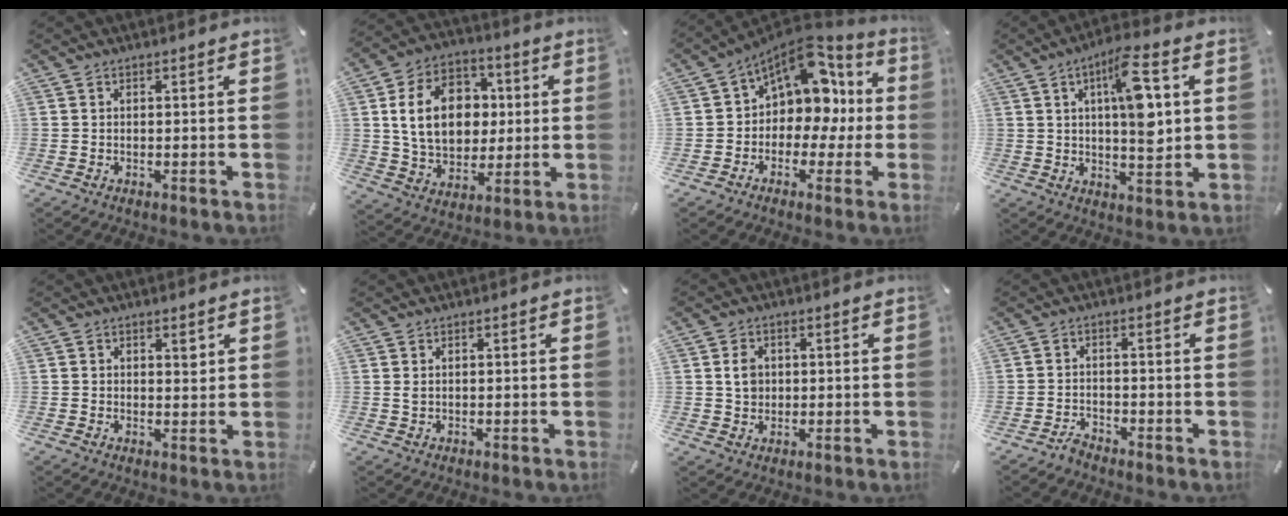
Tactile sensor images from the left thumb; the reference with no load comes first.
{"total": 16.9, "force": [2.2, 13.2, 10.2], "torque": [-0.188, 0.015, 0.044]}
{"total": 12.4, "force": [5.6, 8.7, 6.9], "torque": [-0.101, -0.052, 0.098]}
{"total": 12.3, "force": [3.3, 4.0, 11.2], "torque": [-0.177, -0.008, 0.046]}
{"total": 2.2, "force": [1.1, 1.5, 1.3], "torque": [-0.003, -0.006, 0.014]}
{"total": 0.8, "force": [0.3, 0.5, 0.5], "torque": [-0.010, 0.003, 0.004]}
{"total": 4.4, "force": [0.7, 3.8, 2.0], "torque": [-0.028, 0.002, 0.009]}
{"total": 2.5, "force": [-2.3, 0.7, 0.5], "torque": [-0.018, 0.010, -0.049]}